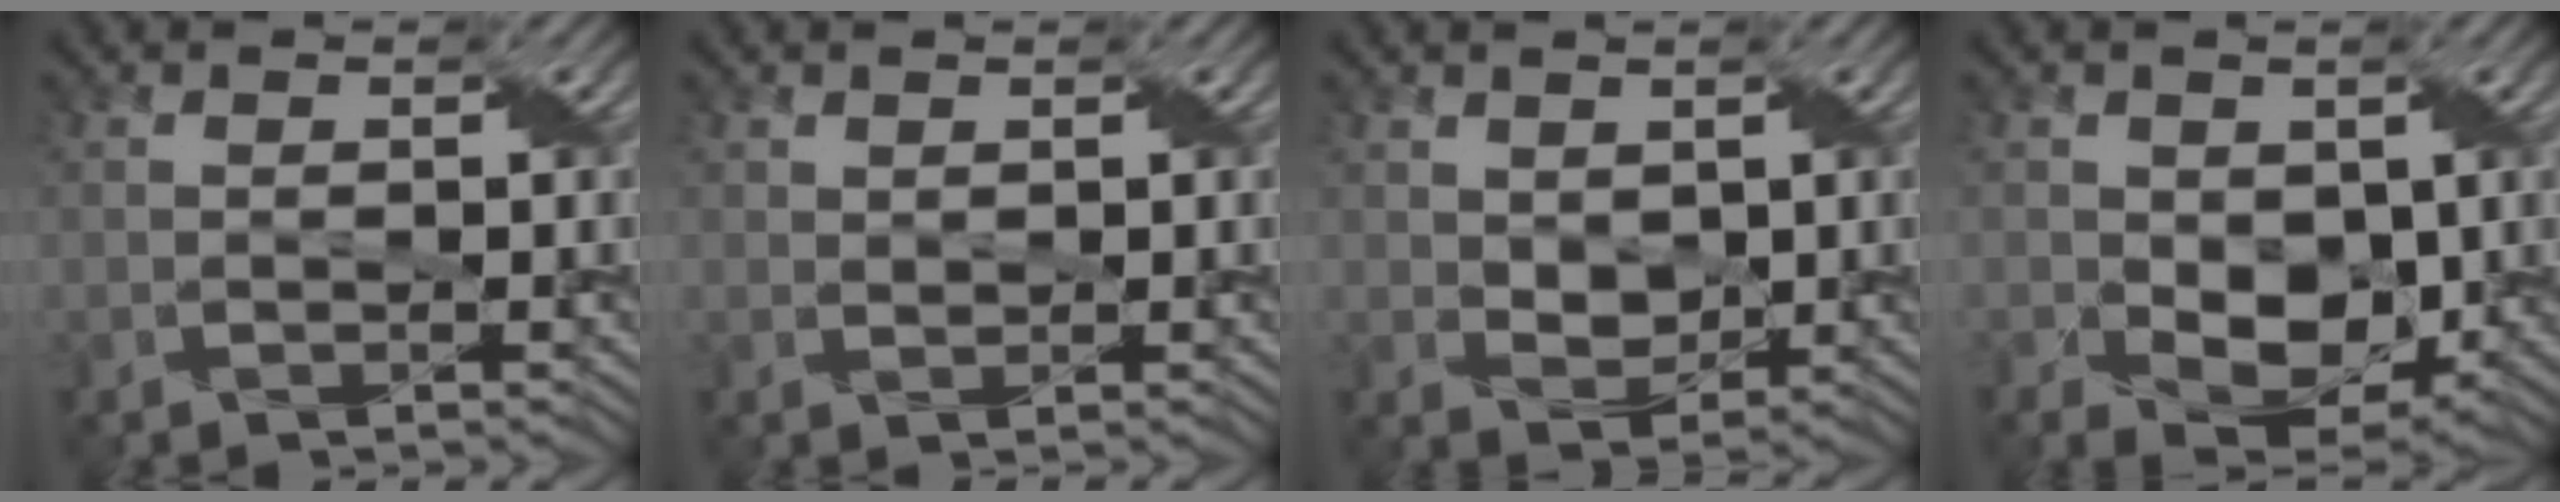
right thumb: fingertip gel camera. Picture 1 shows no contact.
{"total": 0.8, "force": [0.7, 0.3, 0.1], "torque": [-0.006, 0.000, 0.014]}
{"total": 2.9, "force": [1.1, 2.1, 1.7], "torque": [-0.036, -0.005, 0.021]}
{"total": 6.2, "force": [-0.5, 4.5, 4.2], "torque": [-0.082, -0.022, -0.001]}